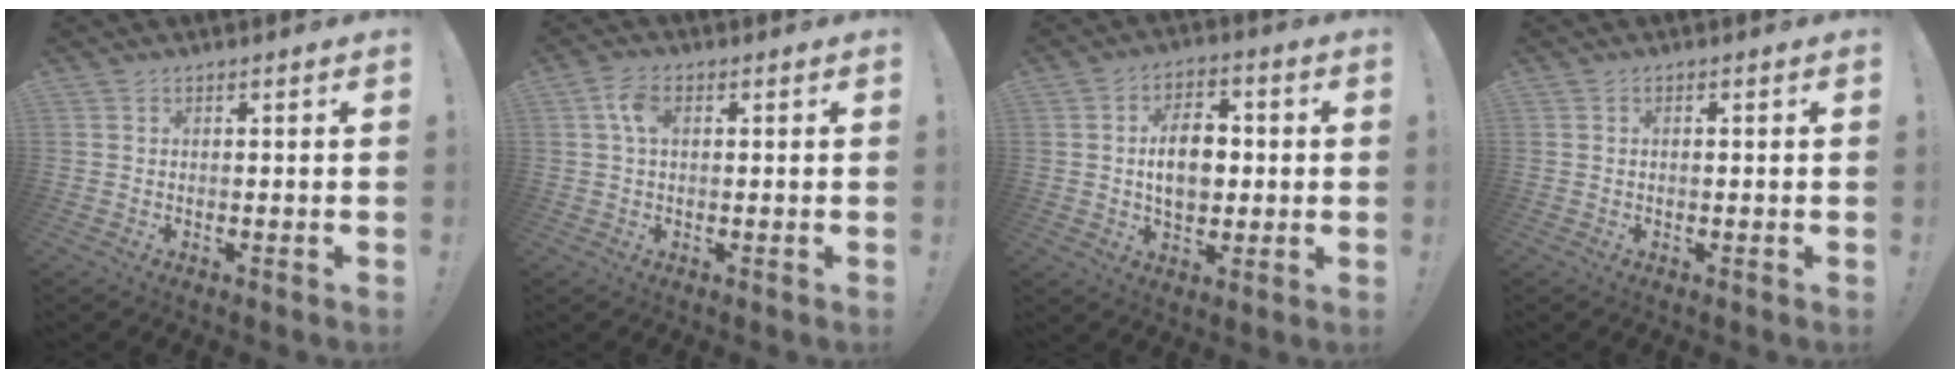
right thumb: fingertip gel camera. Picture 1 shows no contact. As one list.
[{"total": 5.3, "force": [1.1, 3.1, 4.2], "torque": [-0.077, 0.009, 0.021]}, {"total": 11.8, "force": [0.2, 7.9, 8.7], "torque": [-0.135, 0.008, 0.004]}, {"total": 0.7, "force": [-0.2, 0.2, 0.7], "torque": [-0.015, 0.001, -0.004]}]